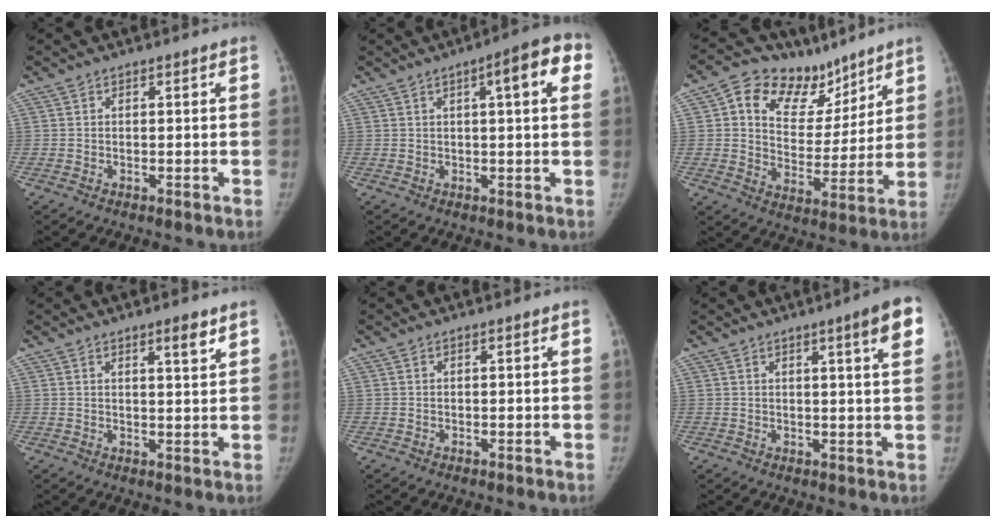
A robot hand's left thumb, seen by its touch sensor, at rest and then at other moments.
{"total": 8.6, "force": [2.8, 2.0, 7.9], "torque": [-0.084, 0.014, 0.026]}
{"total": 16.1, "force": [9.8, 10.6, 7.0], "torque": [-0.054, -0.033, 0.163]}
{"total": 3.3, "force": [2.3, 0.6, 2.3], "torque": [-0.026, -0.018, 0.036]}
{"total": 0.0}
{"total": 6.9, "force": [3.3, 0.3, 6.0], "torque": [-0.076, -0.012, 0.041]}